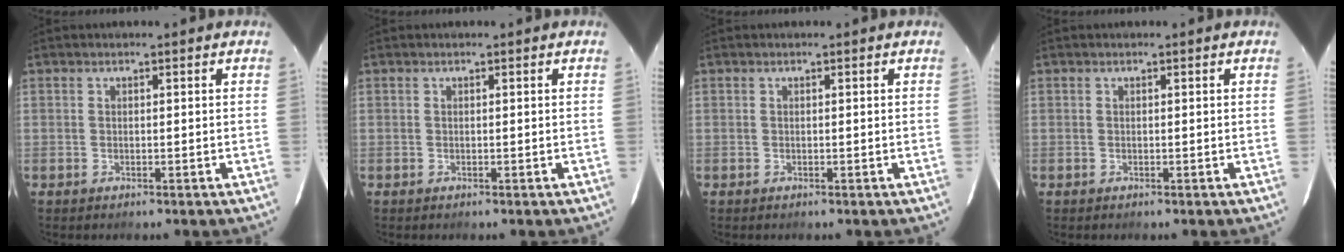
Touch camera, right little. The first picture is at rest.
{"total": 0.0}
{"total": 0.0}
{"total": 0.0}